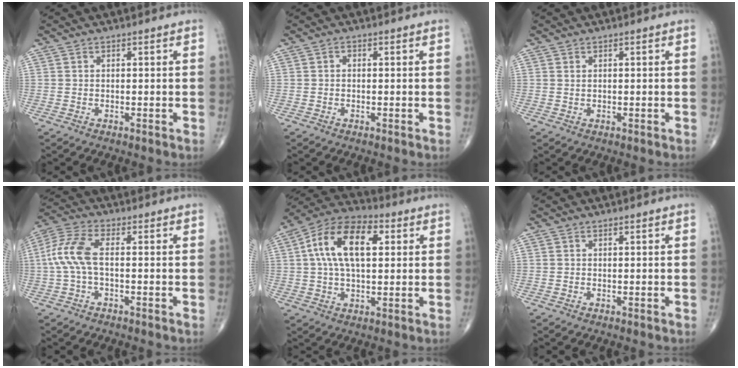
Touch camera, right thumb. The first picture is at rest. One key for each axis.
{"total": 0.8, "fx": 0.0, "fy": 0.5, "fz": 0.5, "tx": -0.006, "ty": 0.001, "tz": -0.002}
{"total": 0.5, "fx": 0.3, "fy": 0.3, "fz": 0.3, "tx": -0.005, "ty": -0.001, "tz": 0.006}
{"total": 7.9, "fx": -0.3, "fy": 3.3, "fz": 7.2, "tx": -0.181, "ty": 0.021, "tz": -0.011}
{"total": 15.3, "fx": 3.4, "fy": 8.1, "fz": 12.6, "tx": -0.225, "ty": 0.023, "tz": 0.054}
{"total": 0.0}